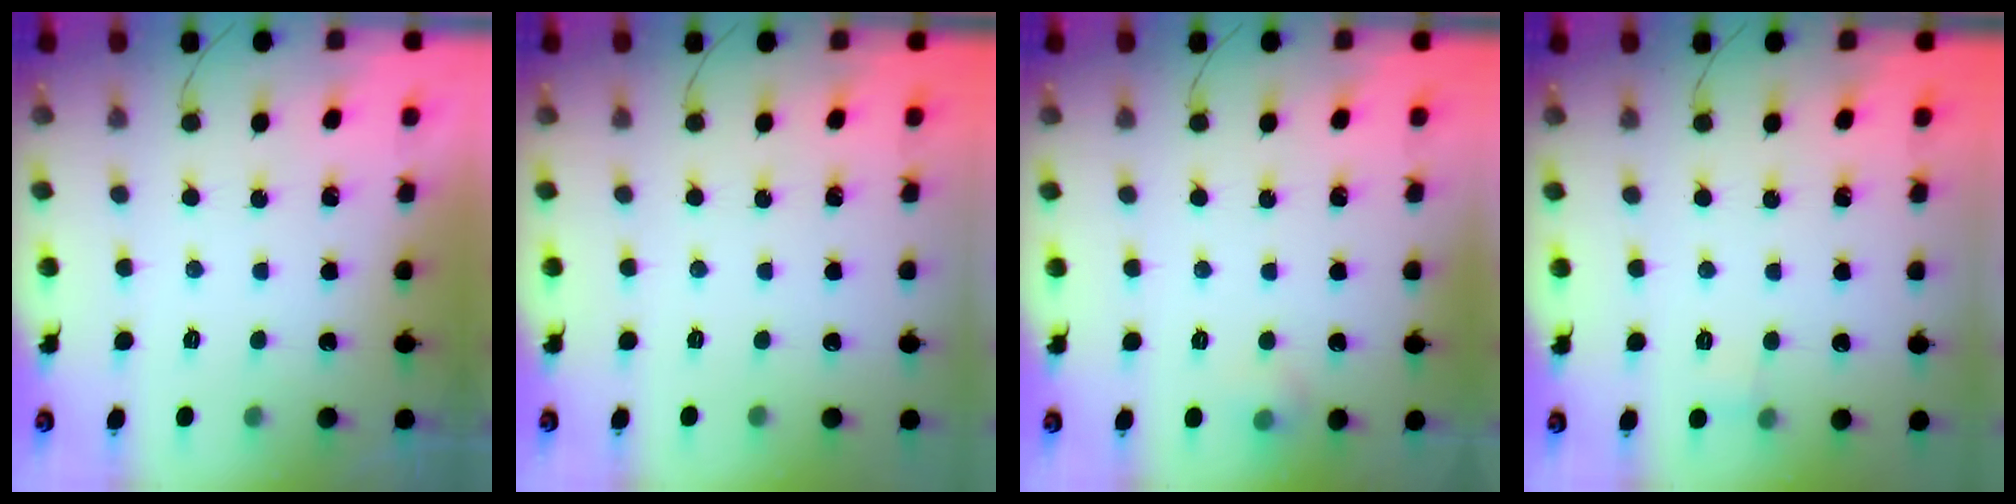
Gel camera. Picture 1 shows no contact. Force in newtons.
{"total": 0.0}
{"total": 4.6, "press": 4.3, "slide": 1.7}
{"total": 5.0, "press": 4.8, "slide": 1.5}